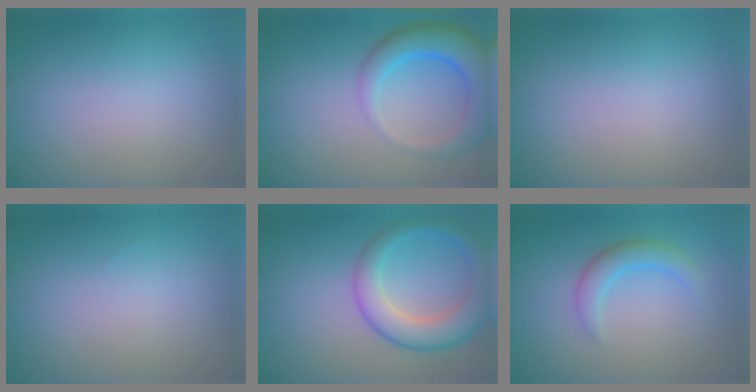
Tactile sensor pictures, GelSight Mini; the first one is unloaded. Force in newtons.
{"total": 6.1, "press": 6.0, "slide": 0.3}
{"total": 0.0}
{"total": 0.0}
{"total": 5.8, "press": 5.8, "slide": 0.3}
{"total": 2.6, "press": 2.6, "slide": 0.0}